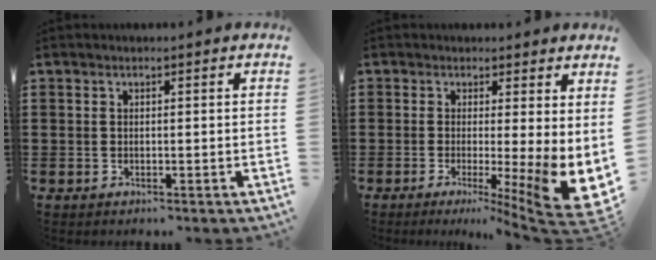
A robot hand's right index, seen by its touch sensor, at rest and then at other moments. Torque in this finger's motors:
{"motor_torque": [0.36, 0.05, 0.84, 0.05]}